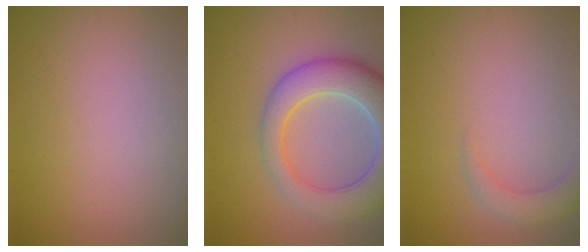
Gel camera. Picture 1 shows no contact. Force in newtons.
{"total": 8.7, "press": 8.7, "slide": 0.8}
{"total": 2.4, "press": 2.4, "slide": 0.3}